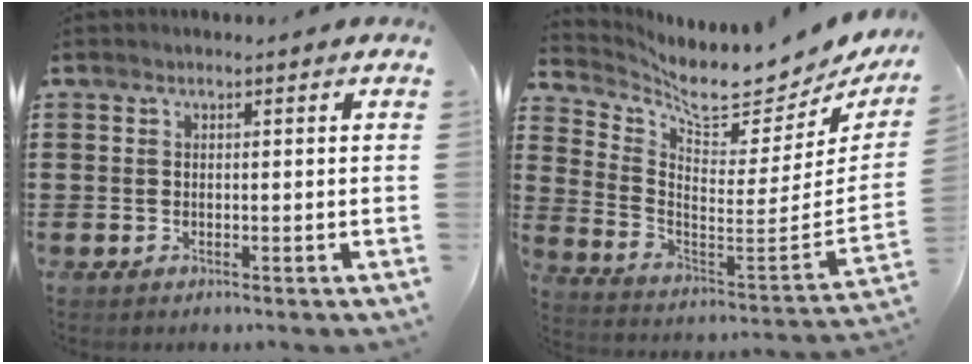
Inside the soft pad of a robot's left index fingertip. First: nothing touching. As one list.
[{"total": 7.3, "force": [6.5, 0.9, 3.3], "torque": [-0.076, -0.075, 0.101]}]